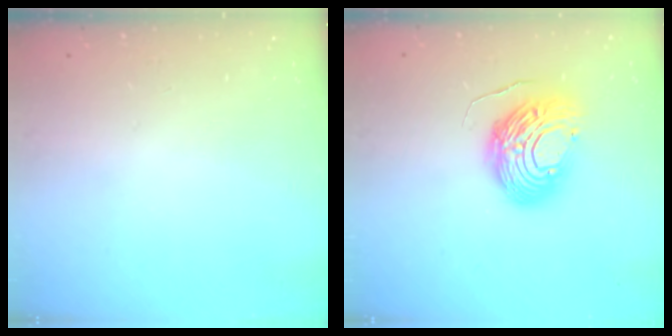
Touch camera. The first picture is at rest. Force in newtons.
{"total": 13.1, "press": 13.1, "slide": 1.3}